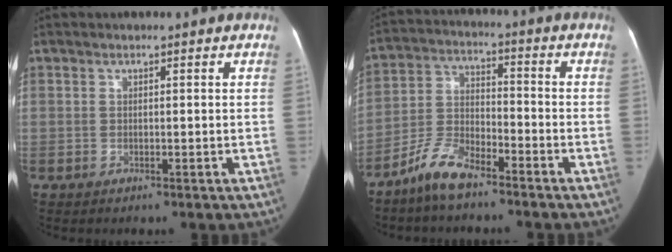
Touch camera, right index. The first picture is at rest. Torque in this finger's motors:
{"motor_torque": [0.01, -0.14, -0.42, -0.21]}